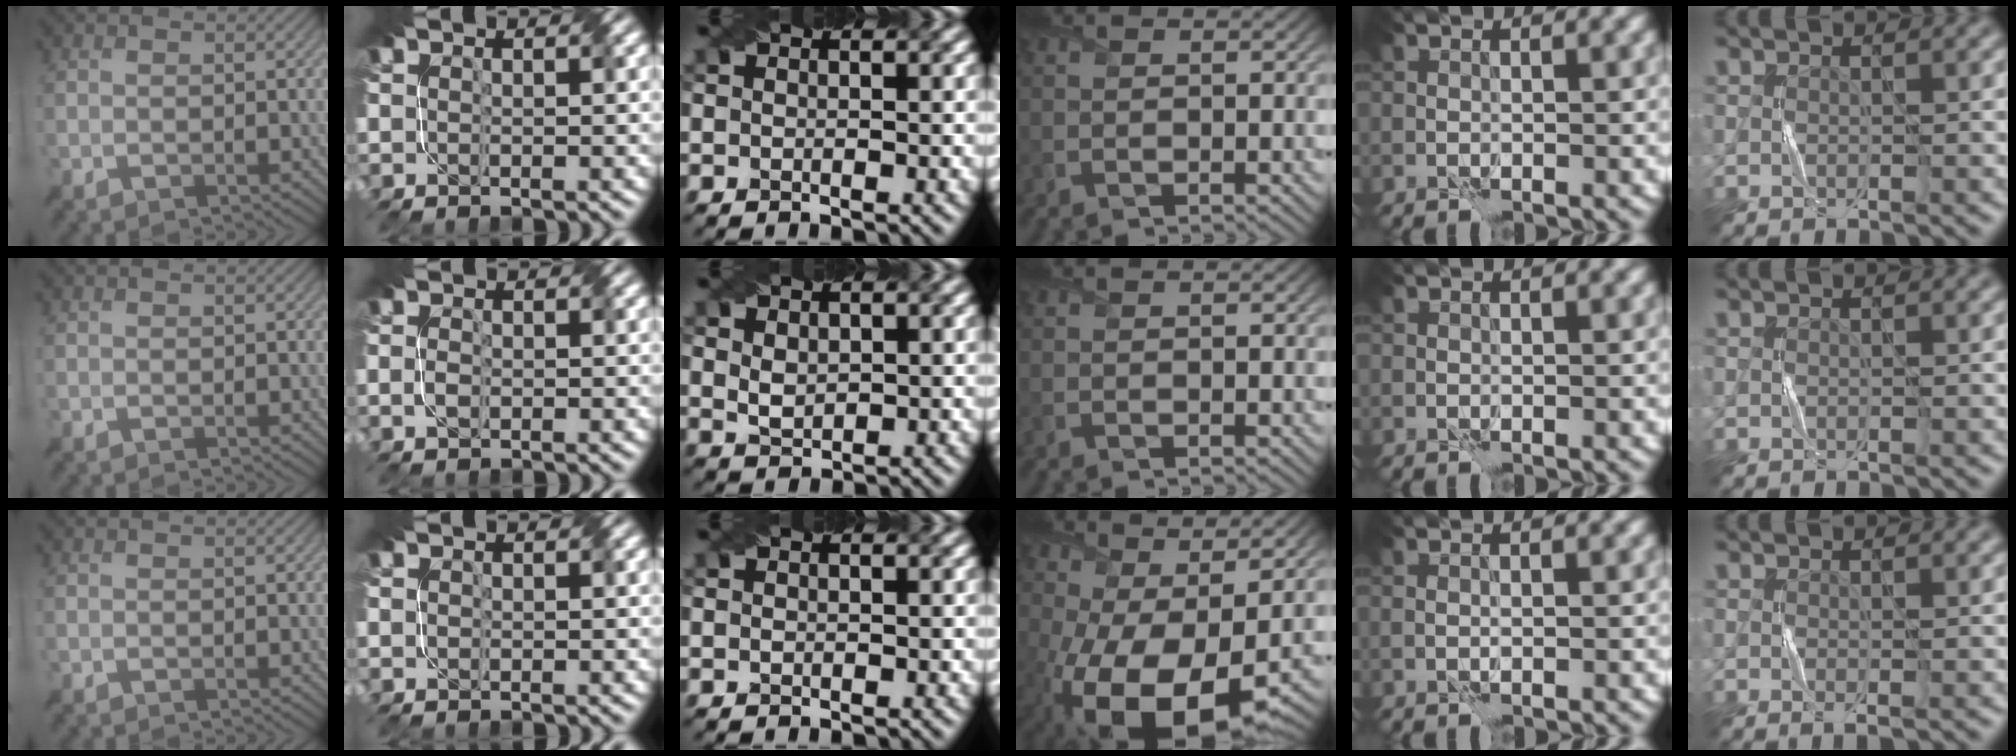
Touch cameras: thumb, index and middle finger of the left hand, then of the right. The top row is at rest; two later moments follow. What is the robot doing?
{"motion": "fold", "object": "file"}